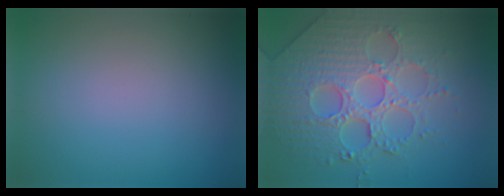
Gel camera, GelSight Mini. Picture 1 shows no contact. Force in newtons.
{"total": 7.1, "press": 5.9, "slide": 4.0}